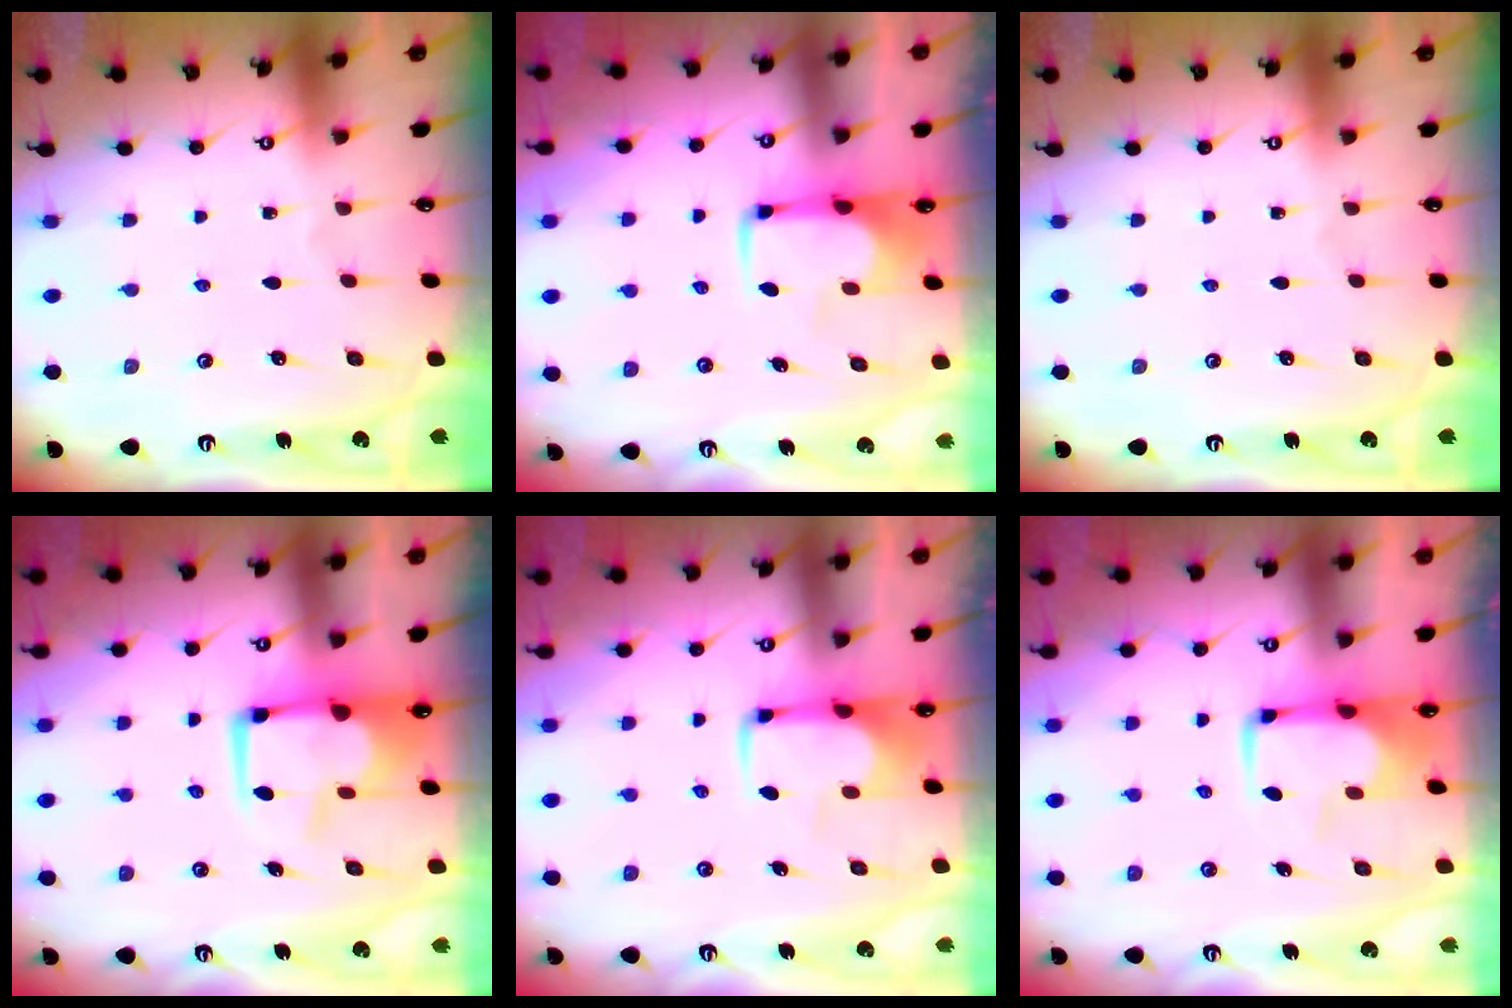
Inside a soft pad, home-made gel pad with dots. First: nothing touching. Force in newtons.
{"total": 1.8, "press": 1.7, "slide": 0.5}
{"total": 0.0}
{"total": 4.9, "press": 4.6, "slide": 1.8}
{"total": 2.0, "press": 1.9, "slide": 0.4}
{"total": 1.2, "press": 1.0, "slide": 0.6}